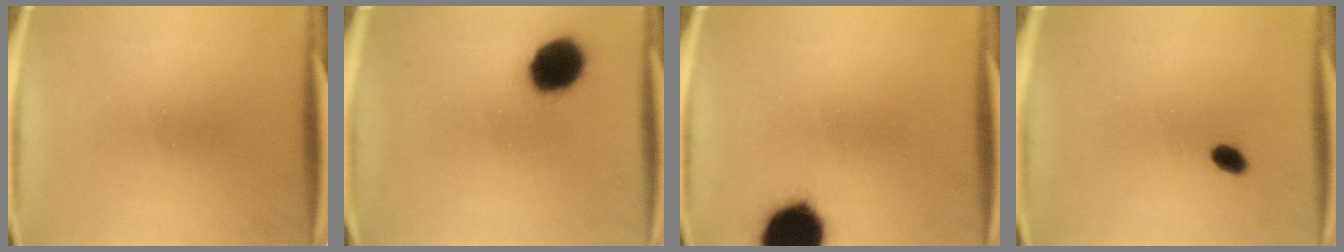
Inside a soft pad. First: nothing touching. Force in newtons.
{"total": 11.8}
{"total": 17.8}
{"total": 2.4}